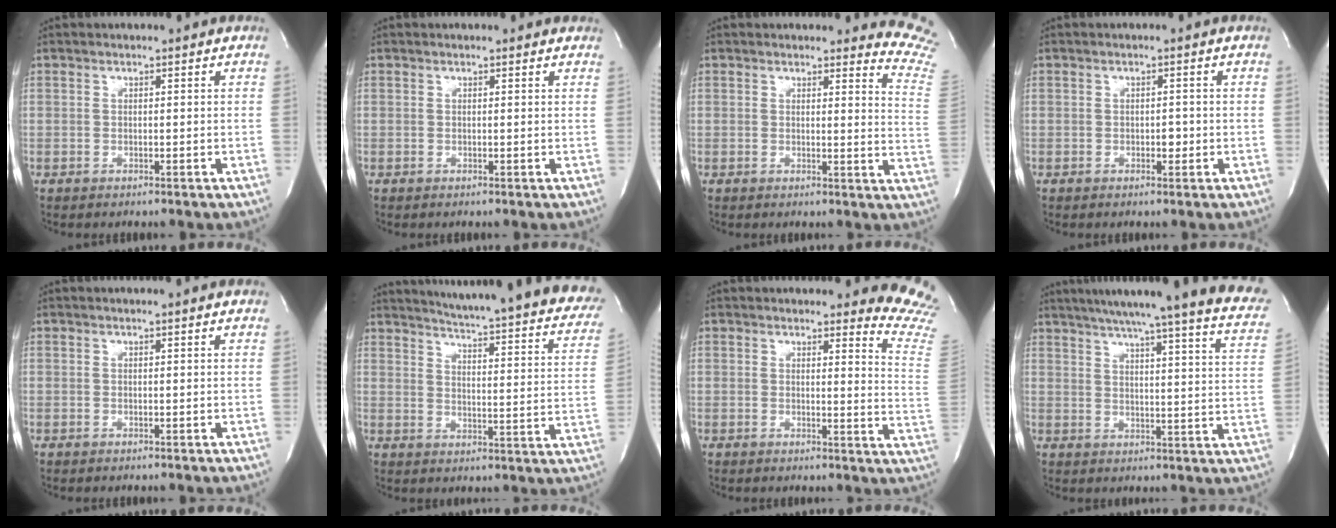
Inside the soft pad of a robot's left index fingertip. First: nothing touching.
{"total": 1.9, "force": [1.8, 0.5, 0.4], "torque": [-0.016, 0.007, 0.009]}
{"total": 9.6, "force": [9.6, -0.2, 0.2], "torque": [0.020, -0.121, 0.061]}
{"total": 1.3, "force": [-0.4, 0.8, 1.0], "torque": [-0.013, 0.002, -0.005]}
{"total": 1.0, "force": [0.8, -0.2, 0.6], "torque": [-0.013, 0.005, 0.016]}
{"total": 29.6, "force": [25.7, 3.9, 14.0], "torque": [-0.198, -0.085, 0.295]}
{"total": 10.9, "force": [10.8, 0.2, 1.2], "torque": [0.014, -0.126, 0.077]}
{"total": 26.6, "force": [22.5, 1.1, 14.3], "torque": [-0.198, -0.046, 0.265]}